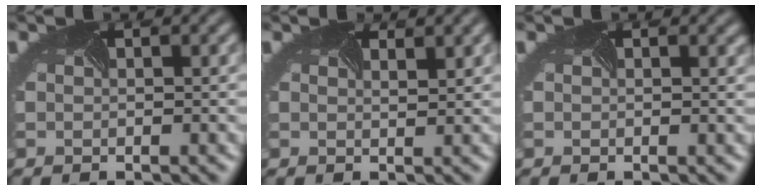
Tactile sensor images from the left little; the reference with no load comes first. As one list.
[{"total": 1.2, "force": [1.0, 0.4, 0.6], "torque": [0.010, 0.005, -0.008]}, {"total": 1.3, "force": [0.8, 0.6, 0.8], "torque": [-0.011, 0.006, 0.010]}]